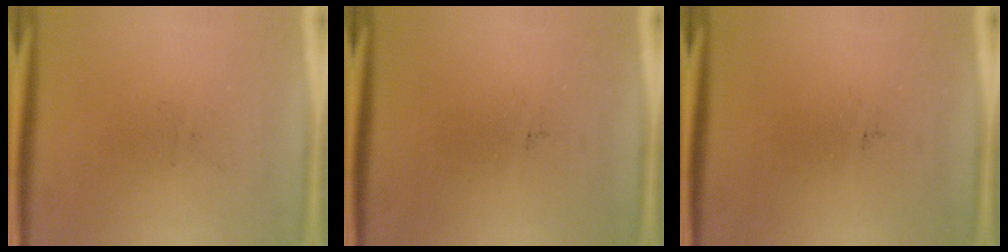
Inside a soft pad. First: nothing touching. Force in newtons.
{"total": 0.0}
{"total": 0.0}